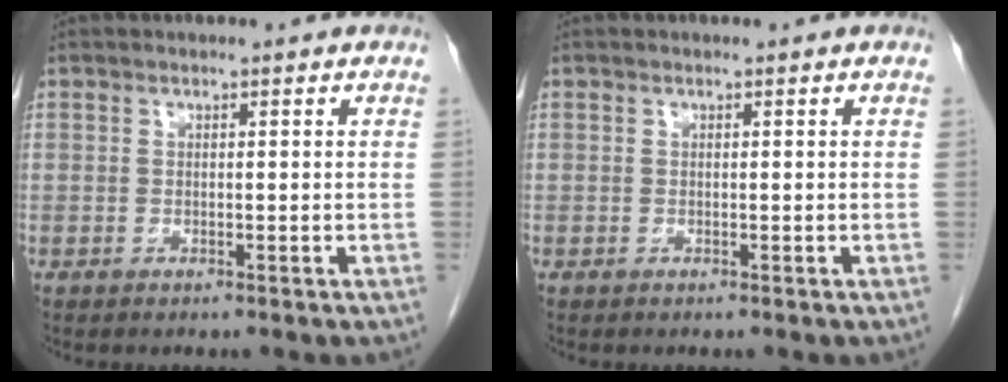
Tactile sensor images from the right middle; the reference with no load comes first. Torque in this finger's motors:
{"motor_torque": [0.00, 0.00, 0.02, -0.01]}